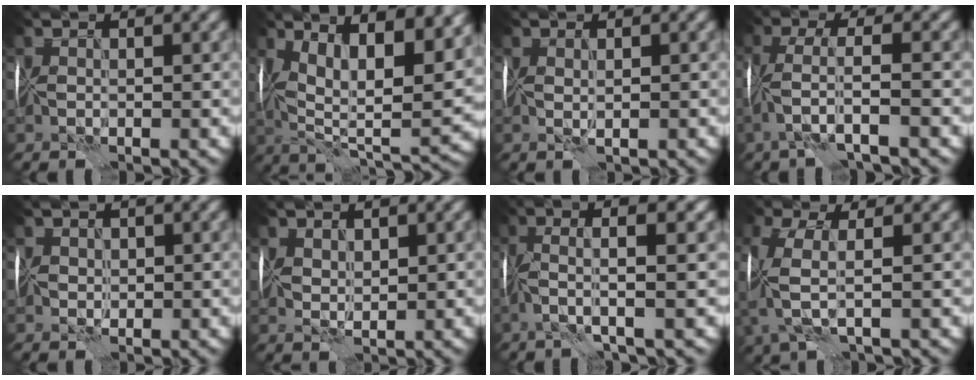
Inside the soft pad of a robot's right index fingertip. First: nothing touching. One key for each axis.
{"total": 15.3, "fx": 5.7, "fy": 6.6, "fz": 12.6, "tx": -0.203, "ty": 0.018, "tz": 0.101}
{"total": 0.9, "fx": 0.3, "fy": 0.2, "fz": 0.8, "tx": -0.014, "ty": 0.002, "tz": 0.007}
{"total": 3.5, "fx": -1.5, "fy": 0.4, "fz": 3.2, "tx": -0.067, "ty": 0.010, "tz": -0.037}
{"total": 1.6, "fx": 0.2, "fy": 1.5, "fz": 0.7, "tx": -0.008, "ty": 0.003, "tz": 0.000}
{"total": 2.1, "fx": 1.0, "fy": 1.4, "fz": 1.3, "tx": -0.026, "ty": 0.001, "tz": 0.019}
{"total": 5.2, "fx": 0.2, "fy": 0.8, "fz": 5.2, "tx": -0.097, "ty": 0.024, "tz": -0.006}
{"total": 5.3, "fx": -0.8, "fy": 2.3, "fz": 4.6, "tx": -0.127, "ty": -0.007, "tz": -0.020}